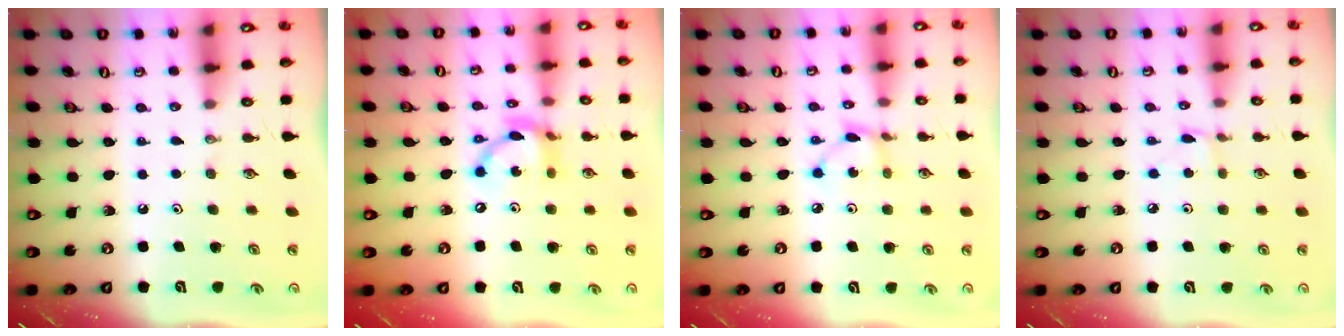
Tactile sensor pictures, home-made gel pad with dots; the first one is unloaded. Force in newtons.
{"total": 11.3, "press": 11.3, "slide": 0.6}
{"total": 3.1, "press": 3.1, "slide": 0.1}
{"total": 1.2, "press": 1.2, "slide": 0.1}